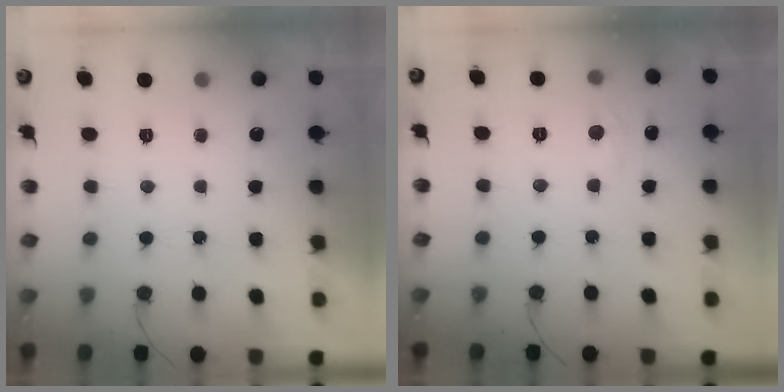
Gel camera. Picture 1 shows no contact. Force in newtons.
{"total": 3.9, "press": 3.9, "slide": 0.5}